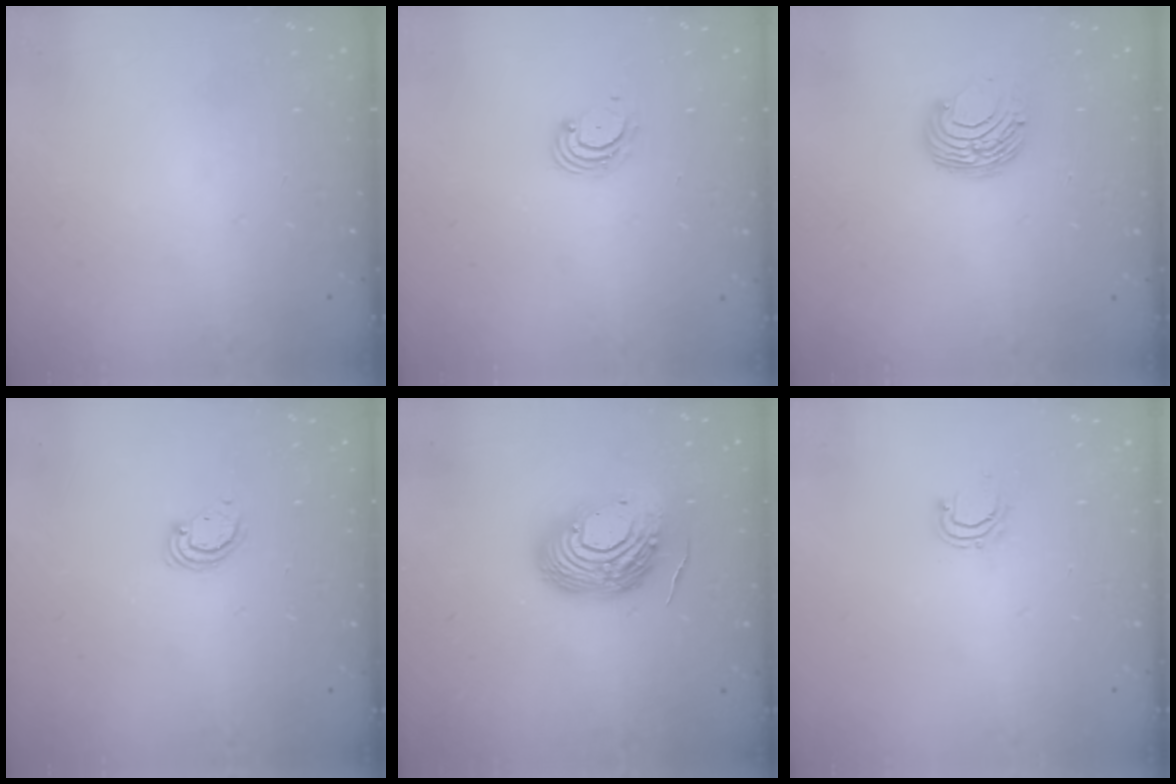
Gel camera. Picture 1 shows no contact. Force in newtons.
{"total": 4.0, "press": 4.0, "slide": 0.5}
{"total": 8.2, "press": 8.2, "slide": 0.6}
{"total": 2.6, "press": 2.6, "slide": 0.3}
{"total": 13.9, "press": 13.8, "slide": 1.6}
{"total": 4.9, "press": 4.8, "slide": 0.9}